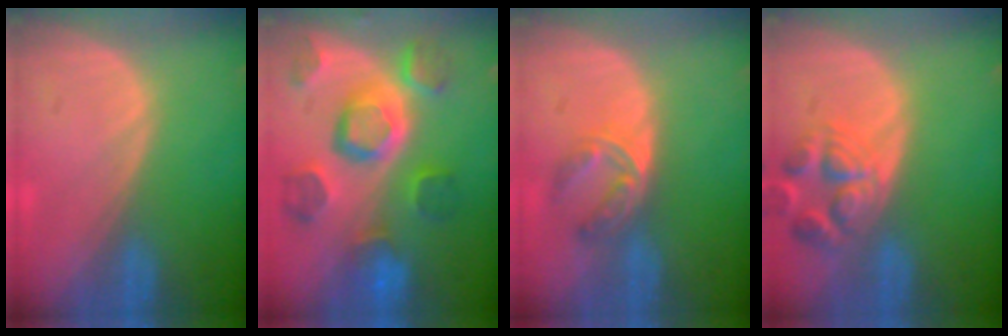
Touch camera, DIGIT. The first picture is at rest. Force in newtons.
{"total": 11.6, "press": 10.0, "slide": 5.8}
{"total": 5.7, "press": 4.5, "slide": 3.5}
{"total": 6.9, "press": 6.3, "slide": 2.8}